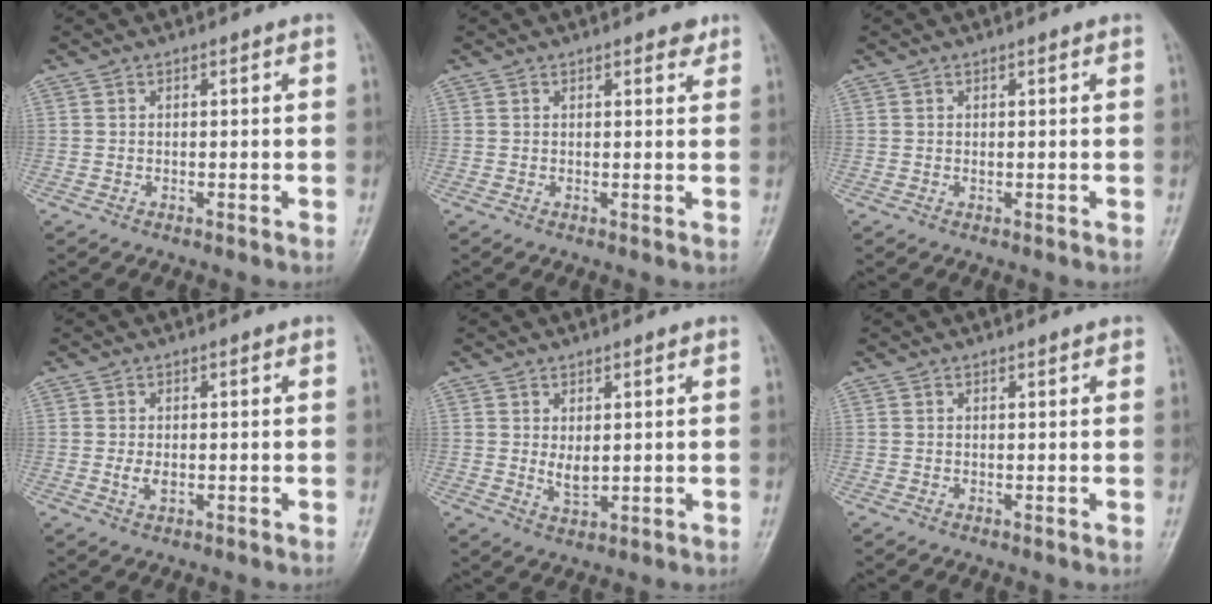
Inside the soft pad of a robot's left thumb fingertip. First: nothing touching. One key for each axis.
{"total": 2.0, "fx": 1.4, "fy": 0.9, "fz": 1.1, "tx": -0.004, "ty": -0.006, "tz": 0.014}
{"total": 0.7, "fx": 0.4, "fy": 0.3, "fz": 0.5, "tx": -0.008, "ty": -0.001, "tz": 0.005}
{"total": 2.2, "fx": -0.1, "fy": 1.3, "fz": 1.8, "tx": -0.035, "ty": -0.005, "tz": -0.001}
{"total": 3.7, "fx": 1.1, "fy": 1.8, "fz": 3.0, "tx": -0.047, "ty": -0.016, "tz": 0.024}
{"total": 0.8, "fx": 0.6, "fy": 0.3, "fz": 0.4, "tx": -0.006, "ty": -0.002, "tz": 0.006}